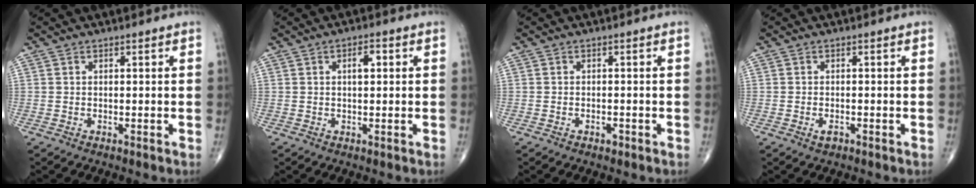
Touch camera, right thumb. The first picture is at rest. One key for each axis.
{"total": 2.9, "fx": 0.7, "fy": 1.3, "fz": 2.5, "tx": -0.035, "ty": 0.005, "tz": 0.009}
{"total": 0.9, "fx": -0.6, "fy": 0.5, "fz": 0.5, "tx": -0.006, "ty": 0.003, "tz": -0.008}
{"total": 1.3, "fx": -0.7, "fy": 0.7, "fz": 0.9, "tx": -0.015, "ty": 0.003, "tz": -0.011}